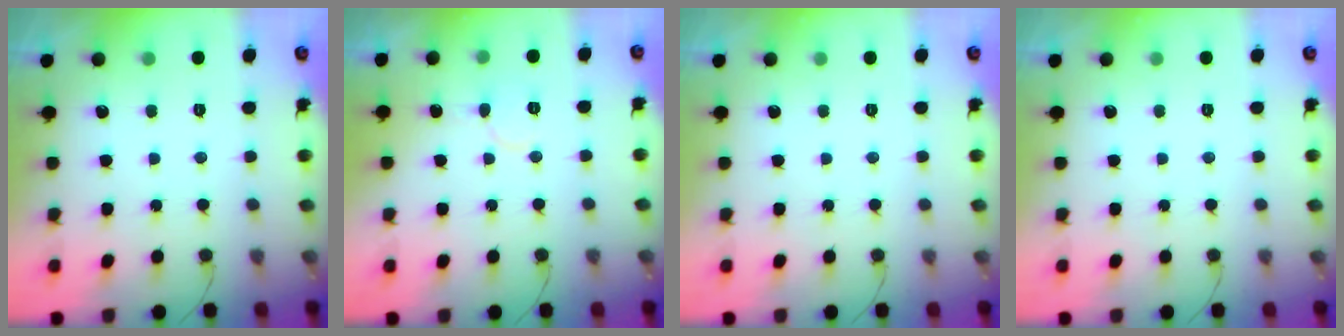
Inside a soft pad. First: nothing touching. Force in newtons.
{"total": 3.8, "press": 3.8, "slide": 0.5}
{"total": 0.0}
{"total": 0.0}